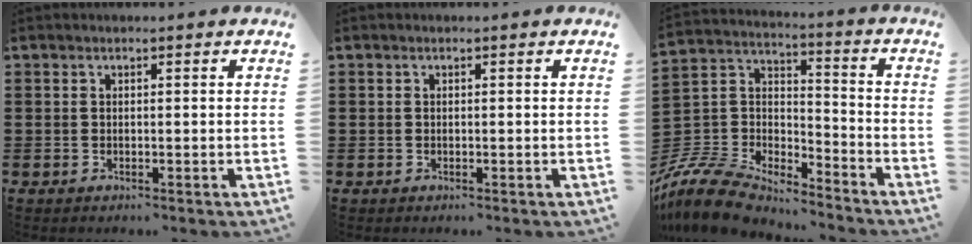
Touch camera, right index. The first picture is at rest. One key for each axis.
{"total": 0.0}
{"total": 9.9, "fx": -9.2, "fy": 2.7, "fz": 2.4, "tx": -0.077, "ty": 0.004, "tz": -0.189}